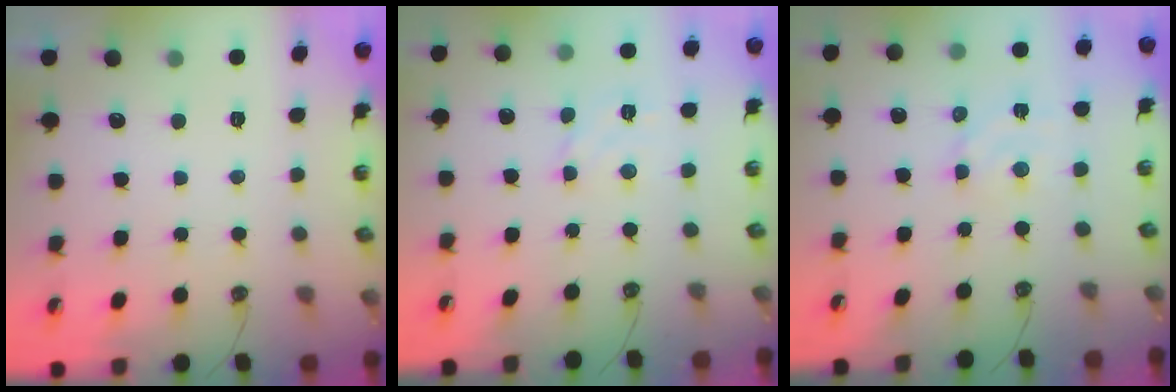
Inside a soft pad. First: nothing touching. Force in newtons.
{"total": 3.4, "press": 3.4, "slide": 0.4}
{"total": 3.3, "press": 3.3, "slide": 0.3}